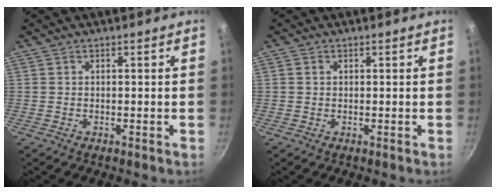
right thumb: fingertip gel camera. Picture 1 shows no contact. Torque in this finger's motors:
{"motor_torque": [-0.53, 0.24, -0.28, 0.21, 0.05]}